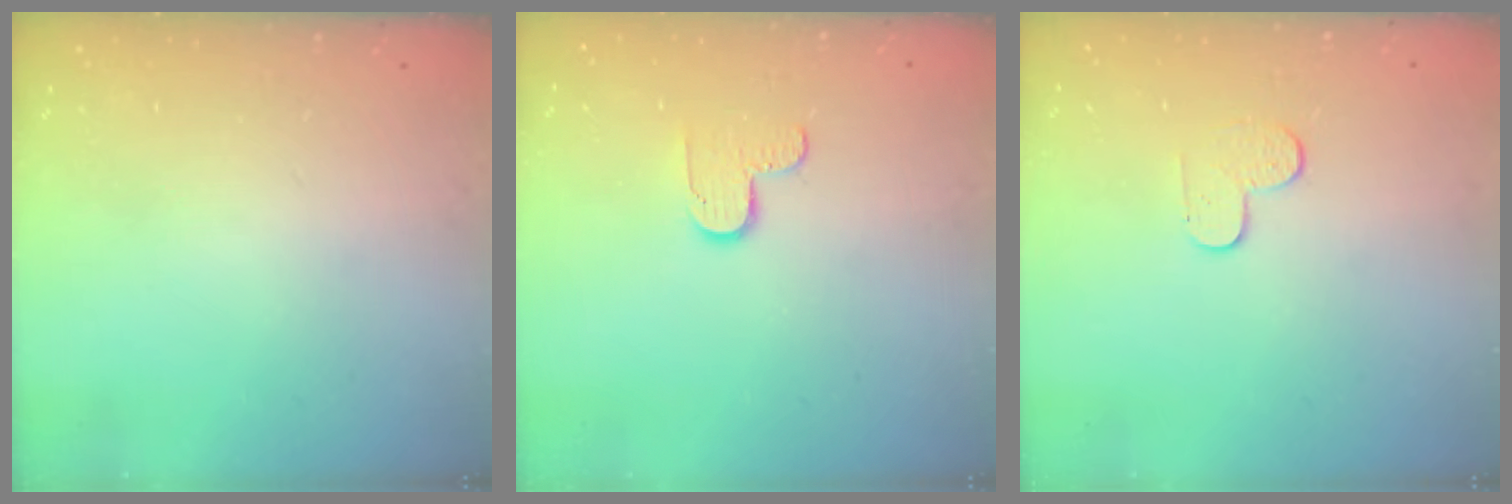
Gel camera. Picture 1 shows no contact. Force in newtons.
{"total": 5.8, "press": 5.7, "slide": 0.6}
{"total": 6.2, "press": 6.1, "slide": 0.5}